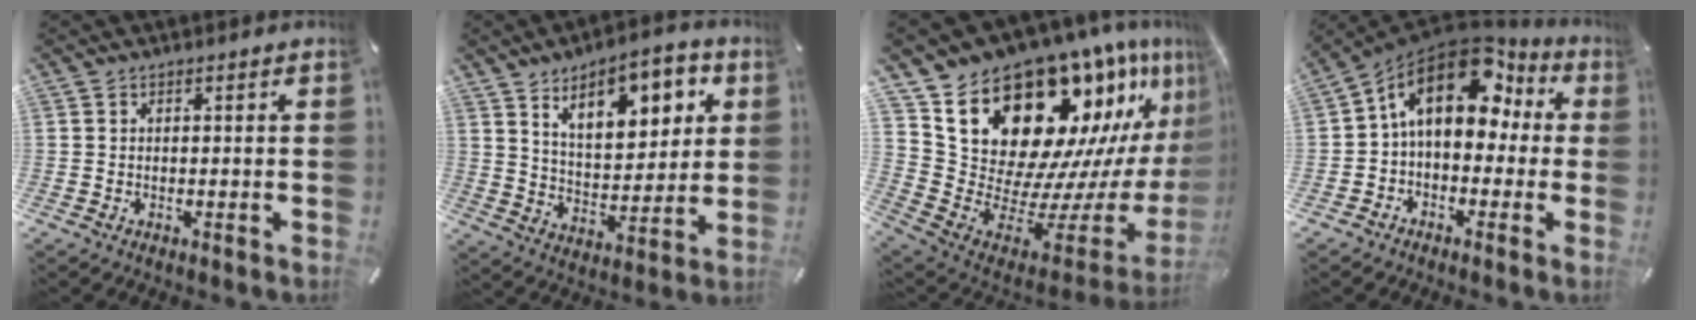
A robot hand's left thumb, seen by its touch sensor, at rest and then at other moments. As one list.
[{"total": 11.2, "force": [7.0, 5.8, 6.4], "torque": [-0.085, -0.036, 0.118]}, {"total": 23.9, "force": [16.5, 12.7, 11.7], "torque": [-0.151, -0.169, 0.323]}, {"total": 16.0, "force": [5.2, 10.3, 11.1], "torque": [-0.178, -0.016, 0.088]}]